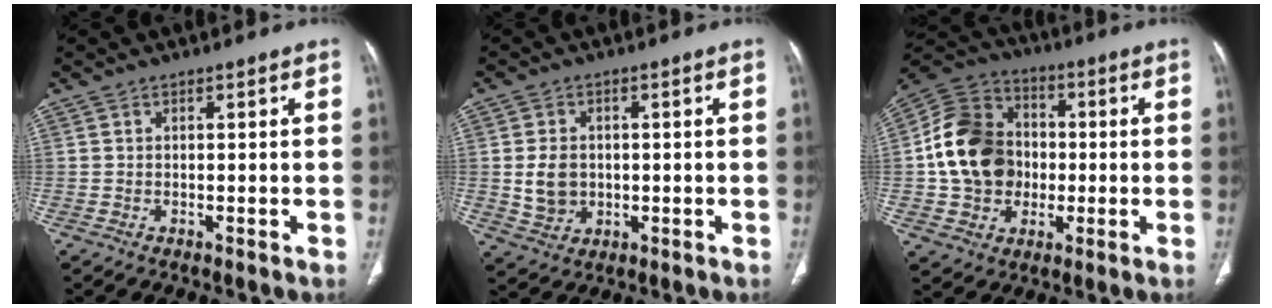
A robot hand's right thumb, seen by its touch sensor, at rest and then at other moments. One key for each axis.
{"total": 6.2, "fx": 0.0, "fy": 5.1, "fz": 3.5, "tx": -0.048, "ty": 0.000, "tz": 0.011}
{"total": 16.7, "fx": -0.5, "fy": 13.8, "fz": 9.5, "tx": -0.150, "ty": 0.025, "tz": -0.013}